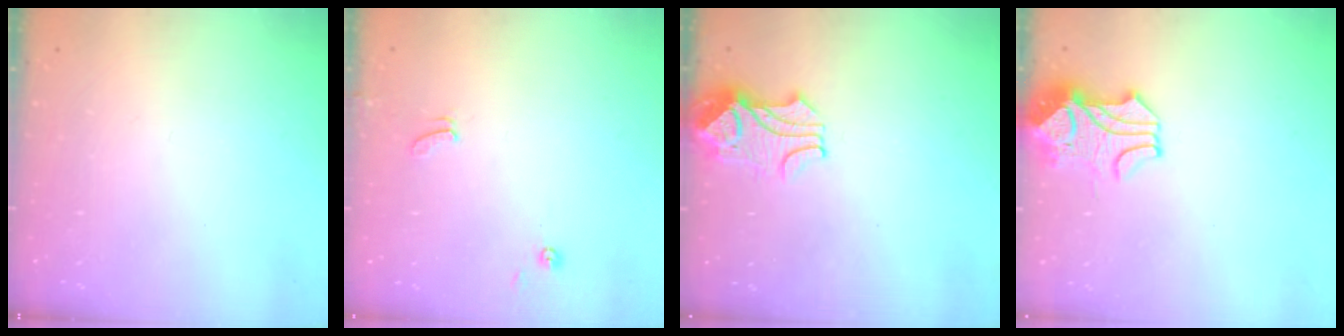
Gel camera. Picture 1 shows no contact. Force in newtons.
{"total": 0.9, "press": 0.8, "slide": 0.4}
{"total": 2.2, "press": 2.1, "slide": 0.7}
{"total": 2.3, "press": 2.0, "slide": 1.1}